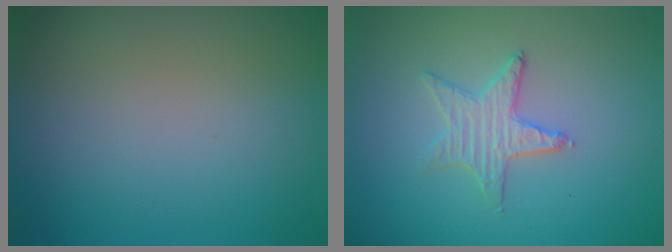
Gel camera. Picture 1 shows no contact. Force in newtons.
{"total": 1.6, "press": 1.6, "slide": 0.2}